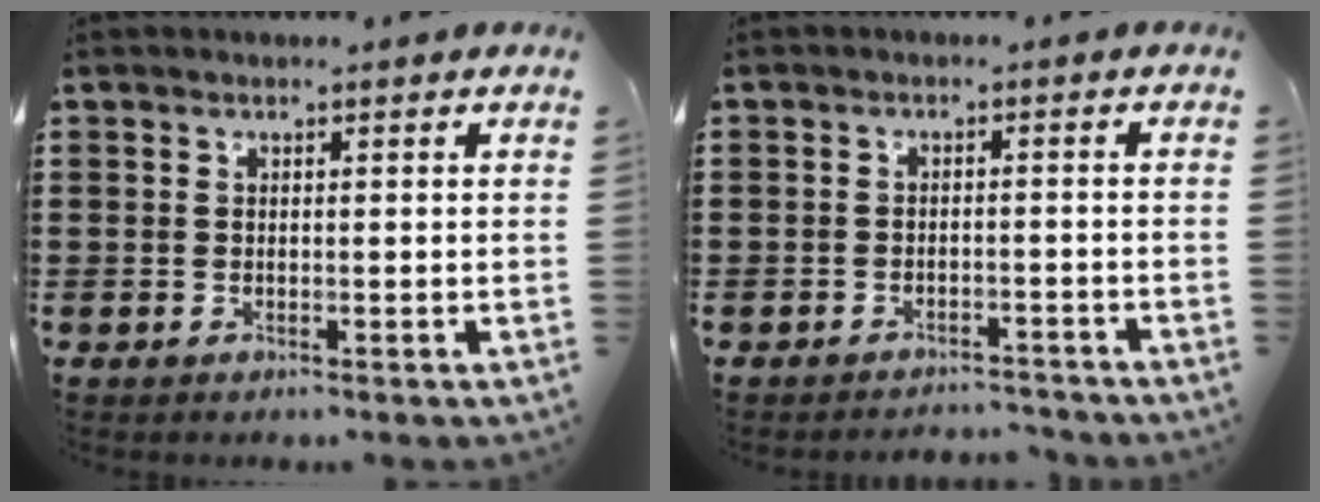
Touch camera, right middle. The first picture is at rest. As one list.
[{"total": 2.6, "force": [-2.5, 0.4, -0.4], "torque": [0.000, 0.002, -0.058]}]